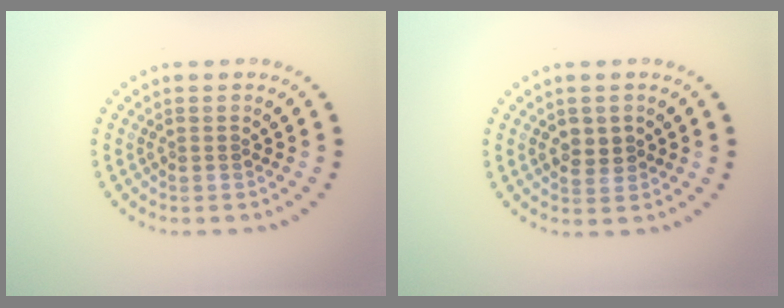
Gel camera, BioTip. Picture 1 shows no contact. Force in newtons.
{"total": 1.9, "press": 1.8, "slide": 0.4}